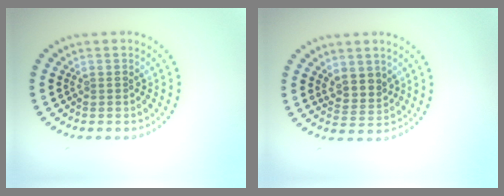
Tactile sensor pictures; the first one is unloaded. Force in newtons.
{"total": 2.3, "press": 1.9, "slide": 1.2}